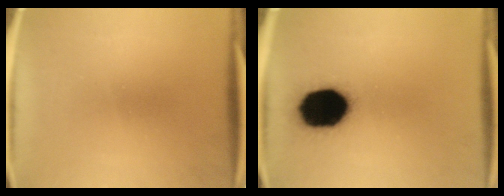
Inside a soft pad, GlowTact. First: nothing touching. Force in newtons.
{"total": 19.3}